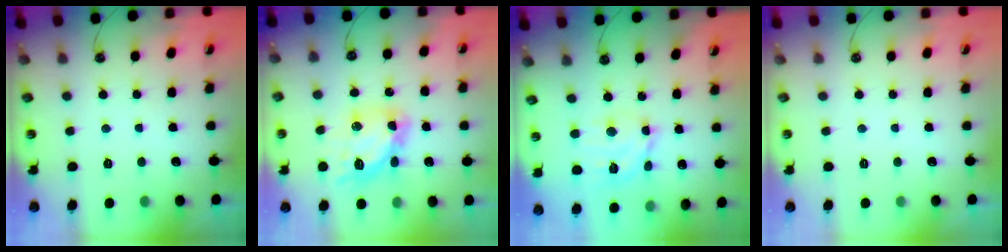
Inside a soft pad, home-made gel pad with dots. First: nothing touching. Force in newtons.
{"total": 12.0, "press": 12.0, "slide": 1.3}
{"total": 12.1, "press": 12.0, "slide": 1.8}
{"total": 0.0}